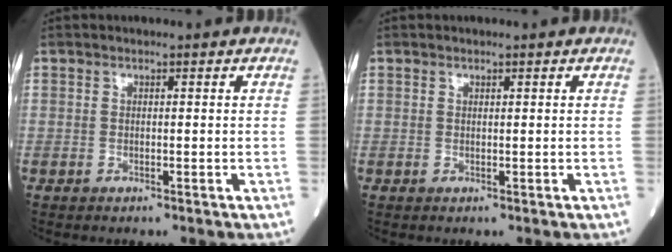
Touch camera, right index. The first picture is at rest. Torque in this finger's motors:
{"motor_torque": [-0.08, -0.07, -0.06, -0.01]}